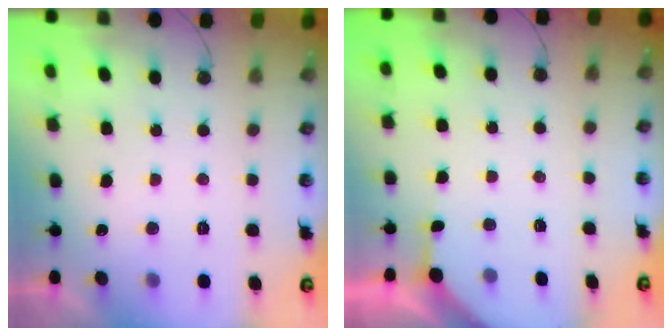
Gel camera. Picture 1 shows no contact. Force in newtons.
{"total": 2.4, "press": 2.3, "slide": 0.3}